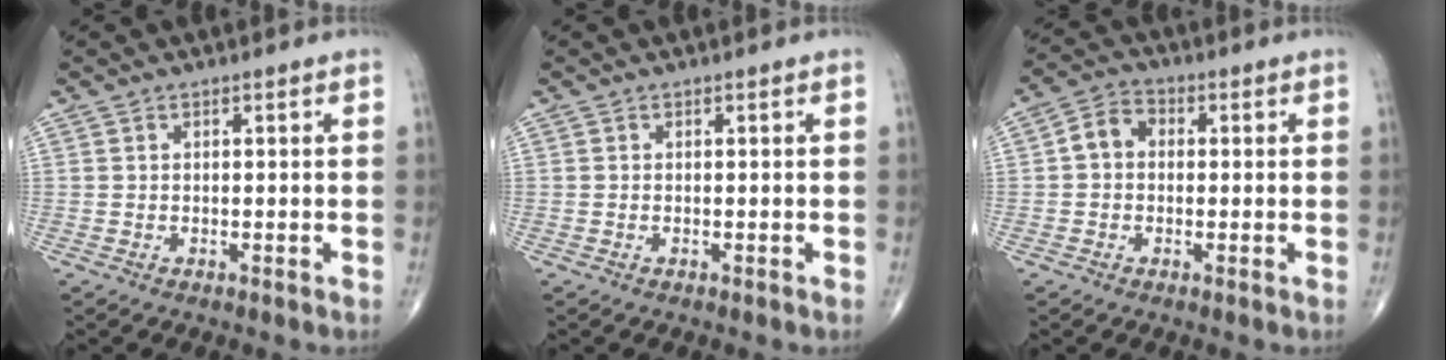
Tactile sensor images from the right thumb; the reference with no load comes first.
{"total": 0.0}
{"total": 5.1, "force": [0.1, 4.1, 3.1], "torque": [-0.044, 0.019, -0.009]}